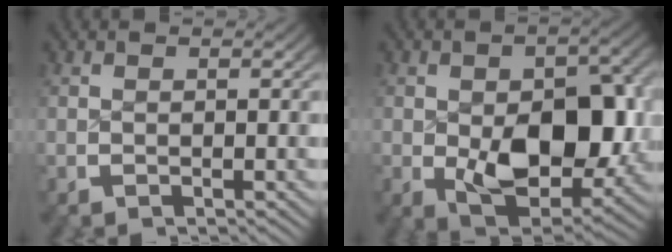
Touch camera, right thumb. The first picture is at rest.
{"total": 11.3, "force": [-1.3, 7.1, 8.7], "torque": [-0.163, -0.055, 0.003]}